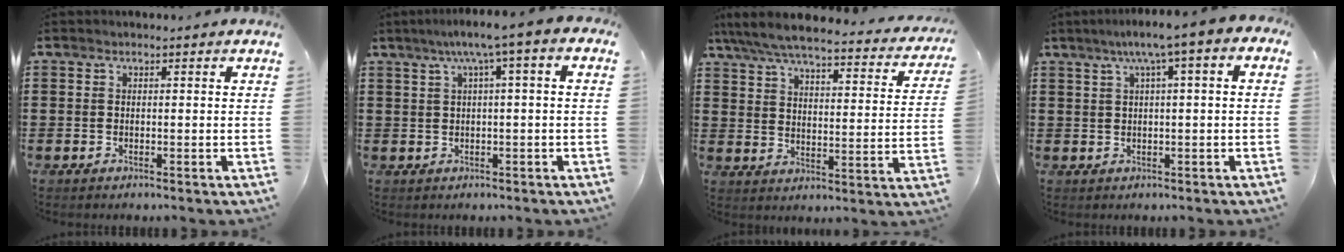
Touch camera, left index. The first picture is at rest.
{"total": 4.4, "force": [0.8, 0.0, 4.3], "torque": [-0.082, 0.000, 0.006]}
{"total": 6.4, "force": [5.6, 0.6, 3.0], "torque": [-0.083, -0.035, 0.094]}
{"total": 4.3, "force": [1.1, 0.1, 4.1], "torque": [-0.080, 0.000, 0.012]}